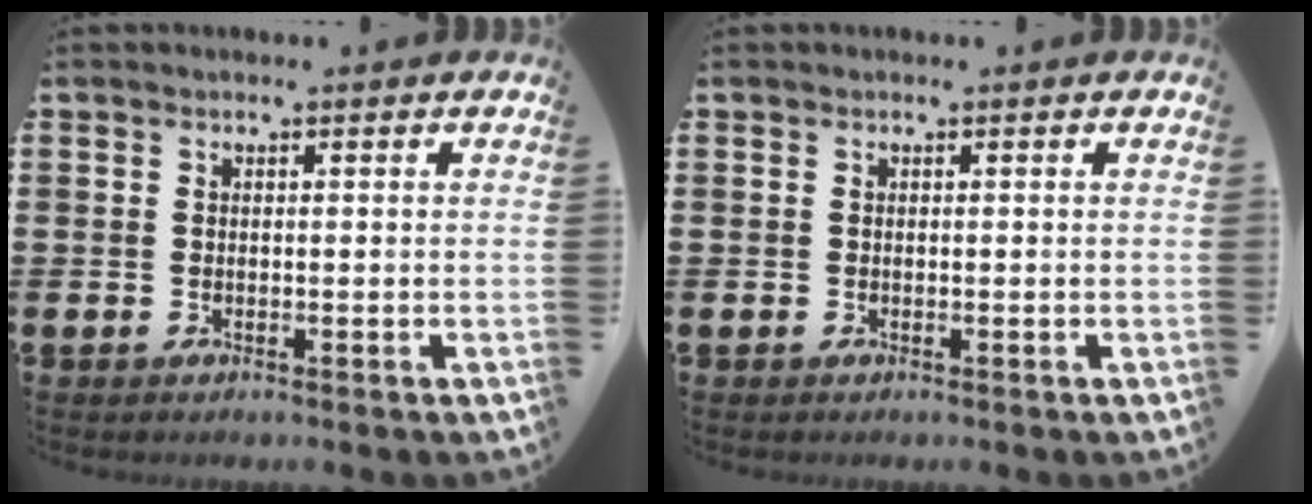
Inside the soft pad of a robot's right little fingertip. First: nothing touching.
{"total": 0.0}